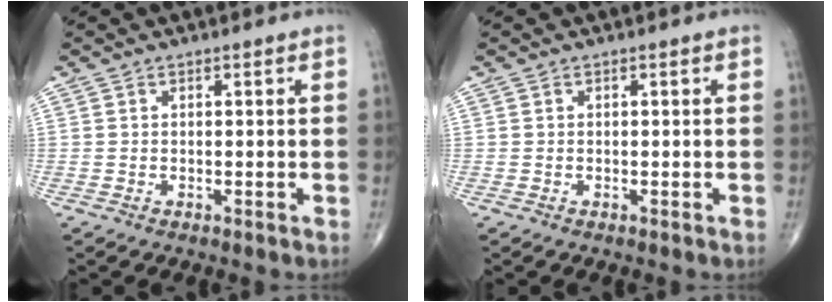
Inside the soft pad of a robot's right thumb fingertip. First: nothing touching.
{"total": 0.0}